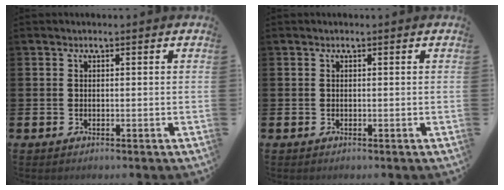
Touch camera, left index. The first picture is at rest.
{"total": 0.0}